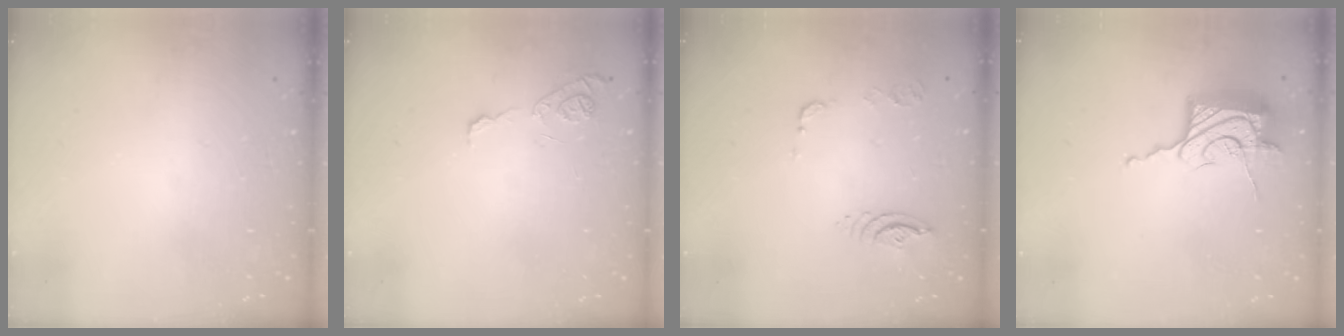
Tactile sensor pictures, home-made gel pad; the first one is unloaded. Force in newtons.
{"total": 7.6, "press": 7.5, "slide": 0.8}
{"total": 9.4, "press": 9.4, "slide": 1.1}
{"total": 17.2, "press": 17.1, "slide": 0.7}